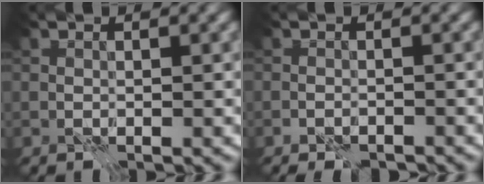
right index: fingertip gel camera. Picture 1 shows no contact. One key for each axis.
{"total": 1.0, "fx": -0.9, "fy": -0.1, "fz": 0.5, "tx": -0.006, "ty": 0.000, "tz": -0.015}